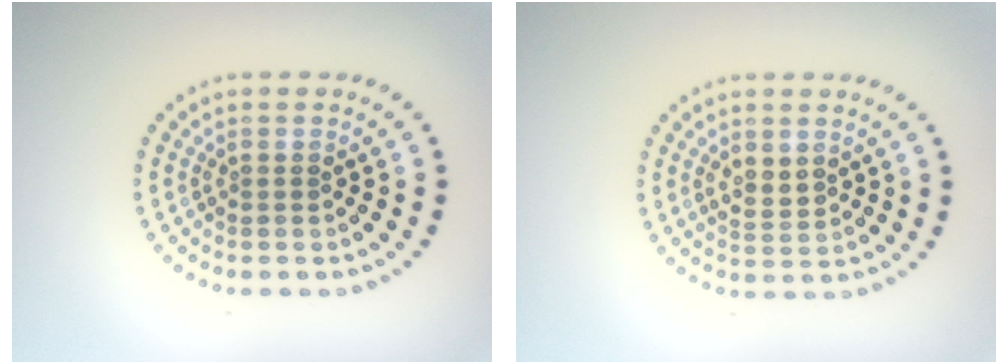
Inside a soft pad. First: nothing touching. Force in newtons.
{"total": 1.9, "press": 1.8, "slide": 0.5}